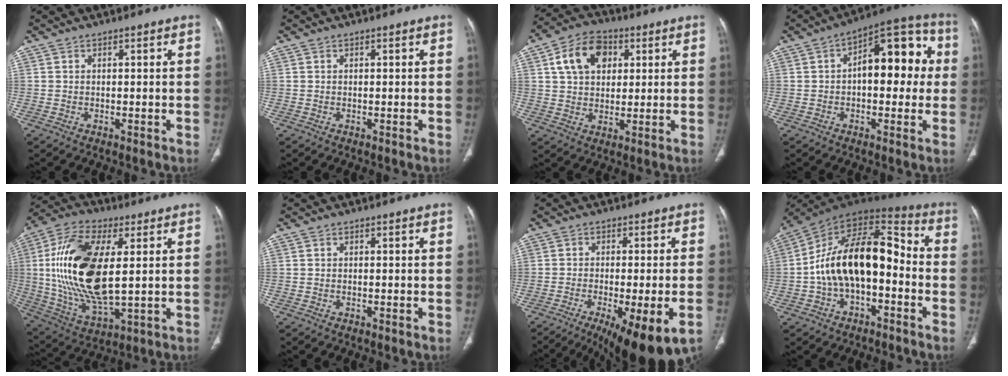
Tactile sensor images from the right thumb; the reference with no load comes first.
{"total": 0.0}
{"total": 11.2, "force": [3.6, 8.1, 6.9], "torque": [-0.096, 0.004, 0.058]}
{"total": 15.5, "force": [1.6, 7.9, 13.3], "torque": [-0.142, 0.038, 0.015]}
{"total": 23.0, "force": [4.0, 11.0, 19.8], "torque": [-0.389, -0.018, 0.078]}
{"total": 0.0}
{"total": 15.6, "force": [-8.6, 3.5, 12.5], "torque": [-0.169, -0.002, -0.128]}
{"total": 19.1, "force": [-2.8, 10.6, 15.6], "torque": [-0.243, 0.066, -0.052]}